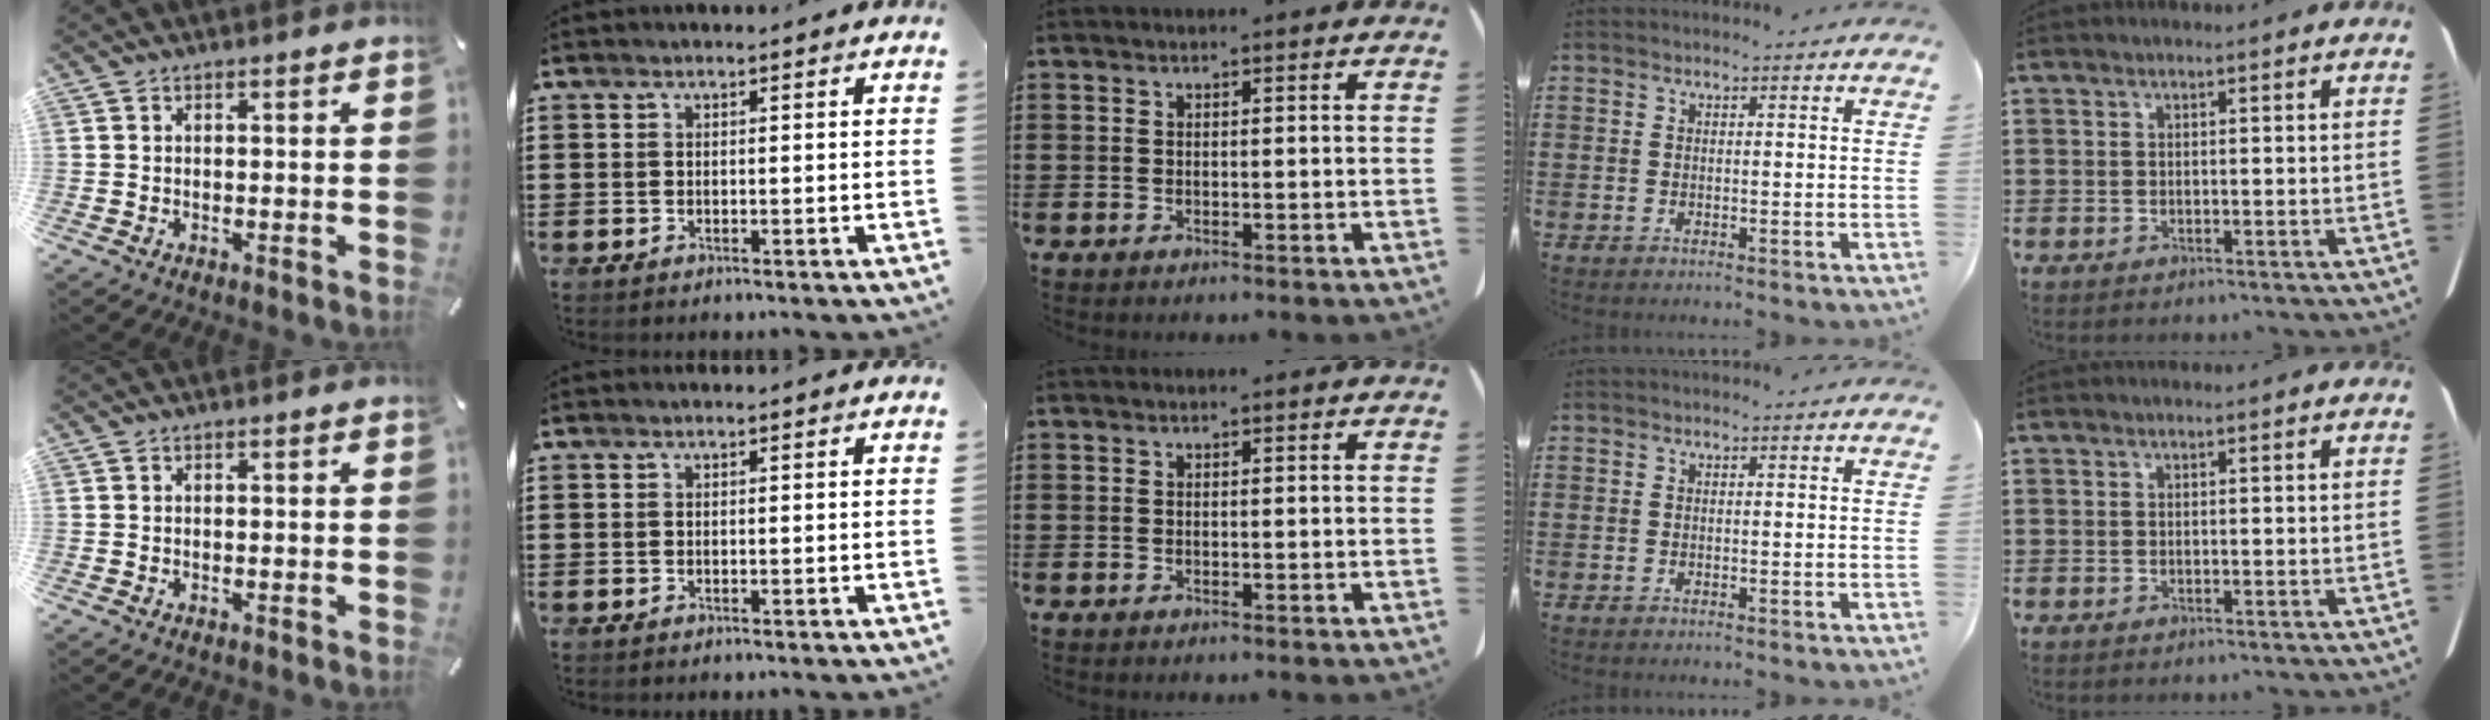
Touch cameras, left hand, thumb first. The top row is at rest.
{}